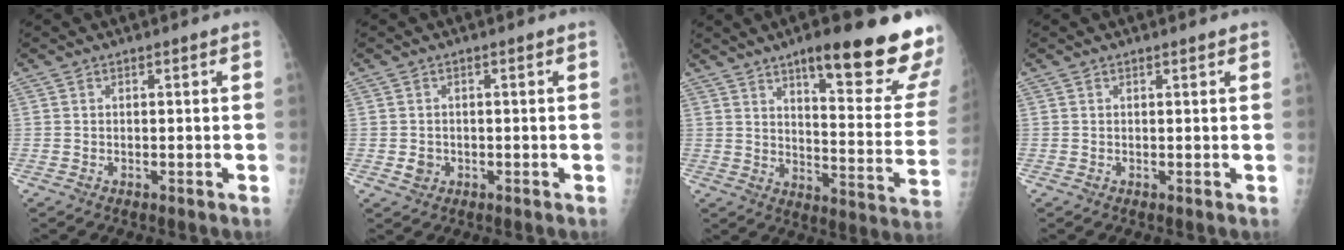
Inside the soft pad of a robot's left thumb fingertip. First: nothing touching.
{"total": 1.9, "force": [-0.4, 1.7, 0.8], "torque": [-0.007, 0.002, -0.004]}
{"total": 24.5, "force": [15.2, 5.0, 18.5], "torque": [-0.209, -0.068, 0.208]}
{"total": 0.8, "force": [0.6, 0.1, 0.5], "torque": [-0.006, -0.001, 0.008]}